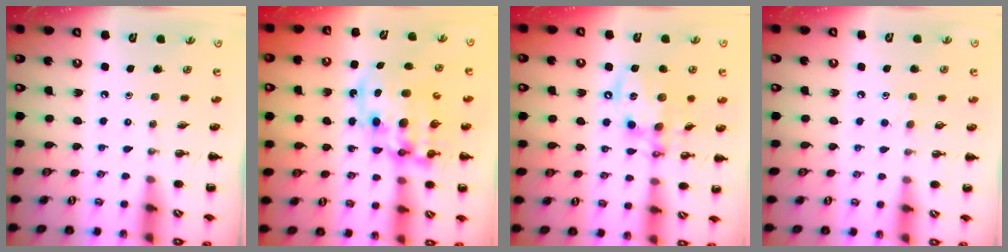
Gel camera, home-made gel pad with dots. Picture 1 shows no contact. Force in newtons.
{"total": 14.1, "press": 13.7, "slide": 3.3}
{"total": 13.8, "press": 13.4, "slide": 3.1}
{"total": 4.4, "press": 4.2, "slide": 1.2}